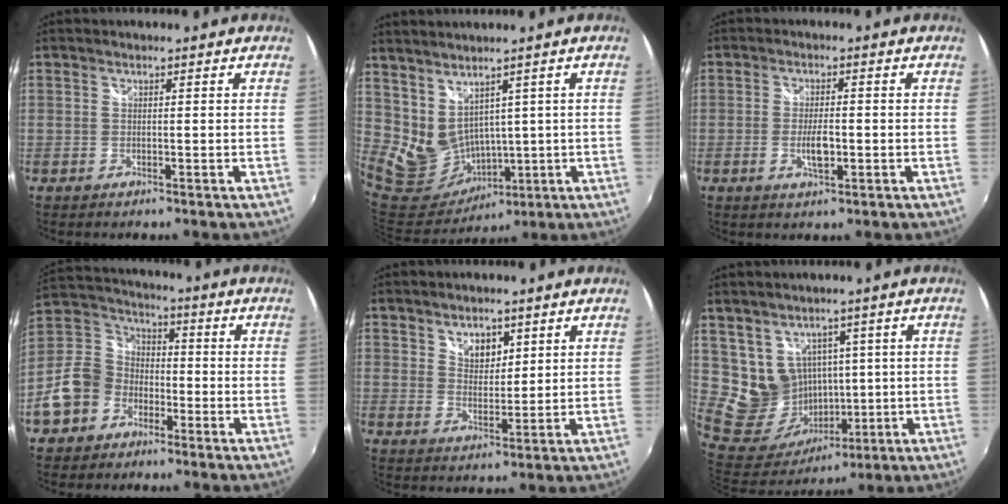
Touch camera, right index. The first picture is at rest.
{"total": 10.4, "force": [3.6, 7.7, 6.0], "torque": [-0.133, -0.008, 0.103]}
{"total": 4.3, "force": [-1.1, 1.6, 3.8], "torque": [-0.074, -0.004, -0.021]}
{"total": 13.2, "force": [-6.5, 10.4, 4.9], "torque": [-0.128, 0.035, -0.108]}
{"total": 4.4, "force": [2.6, 2.8, 2.1], "torque": [-0.024, 0.000, 0.047]}
{"total": 12.5, "force": [4.1, 11.2, 4.0], "torque": [-0.104, 0.010, 0.110]}